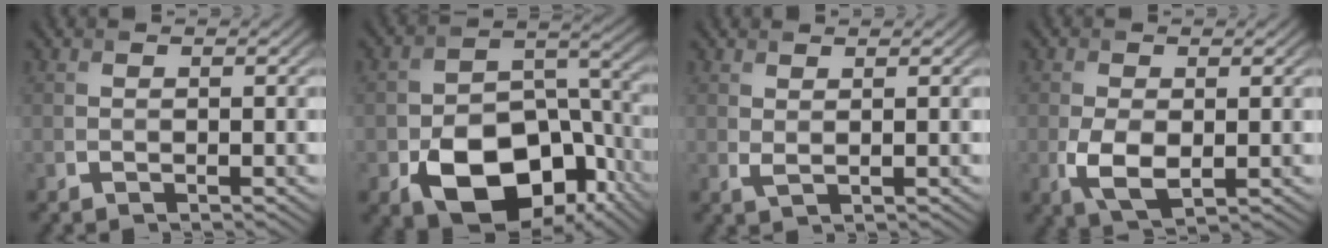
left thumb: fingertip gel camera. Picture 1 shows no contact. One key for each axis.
{"total": 14.2, "fx": -6.2, "fy": 9.1, "fz": 8.9, "tx": -0.152, "ty": -0.036, "tz": -0.102}
{"total": 1.2, "fx": 0.8, "fy": 0.3, "fz": 0.8, "tx": -0.024, "ty": -0.003, "tz": 0.019}
{"total": 4.6, "fx": -0.6, "fy": 2.7, "fz": 3.7, "tx": -0.088, "ty": -0.015, "tz": -0.008}